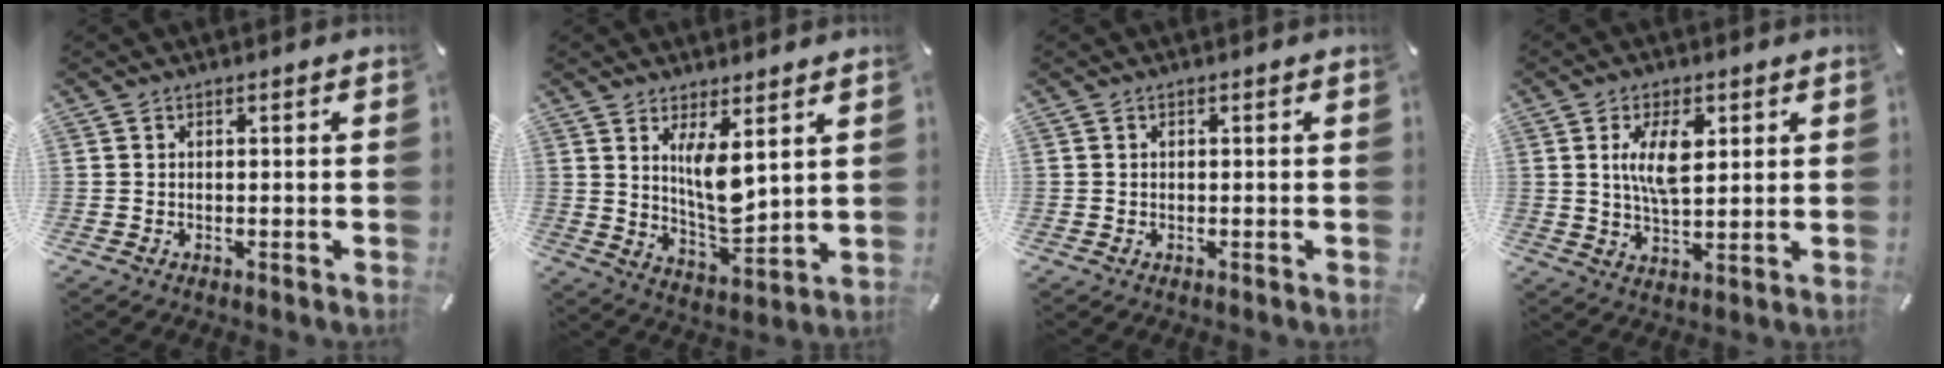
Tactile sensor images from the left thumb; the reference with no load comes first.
{"total": 9.3, "force": [4.0, 3.2, 7.8], "torque": [-0.145, -0.030, 0.066]}
{"total": 0.0}
{"total": 9.7, "force": [2.9, 4.8, 7.9], "torque": [-0.159, -0.009, 0.041]}